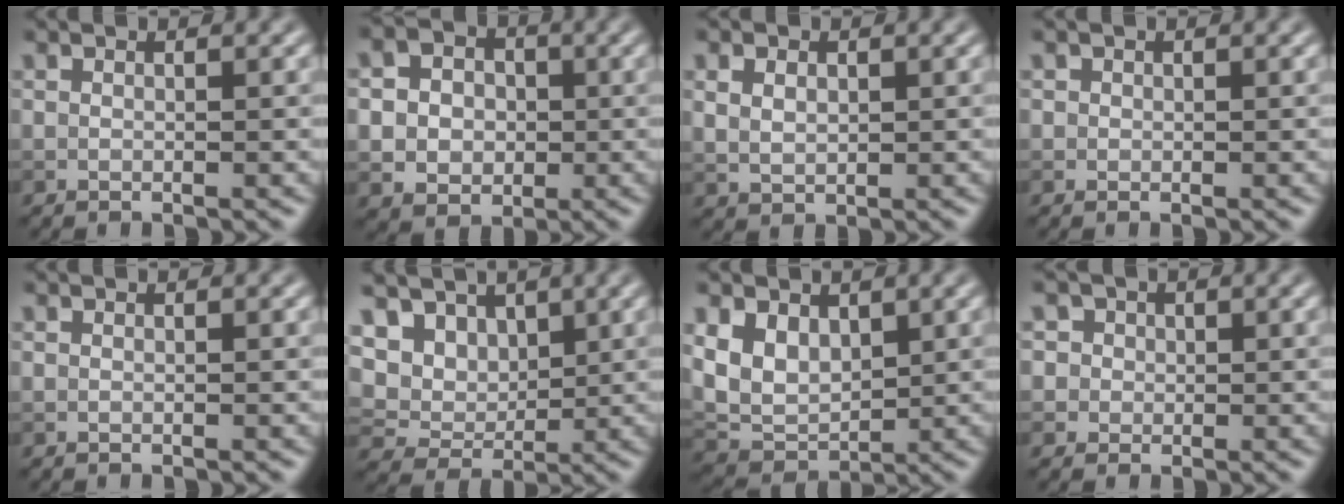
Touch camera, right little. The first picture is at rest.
{"total": 7.0, "force": [0.7, 6.1, 3.4], "torque": [-0.062, 0.026, -0.006]}
{"total": 2.2, "force": [0.7, 1.6, 1.3], "torque": [-0.027, -0.002, 0.019]}
{"total": 0.6, "force": [0.1, 0.5, 0.0], "torque": [0.008, -0.002, 0.001]}
{"total": 0.0}
{"total": 9.9, "force": [4.5, 7.4, 4.8], "torque": [-0.108, 0.014, 0.074]}
{"total": 4.8, "force": [1.6, 3.6, 2.8], "torque": [-0.062, -0.009, 0.031]}
{"total": 4.1, "force": [1.6, 3.6, 1.3], "torque": [-0.008, 0.021, 0.009]}